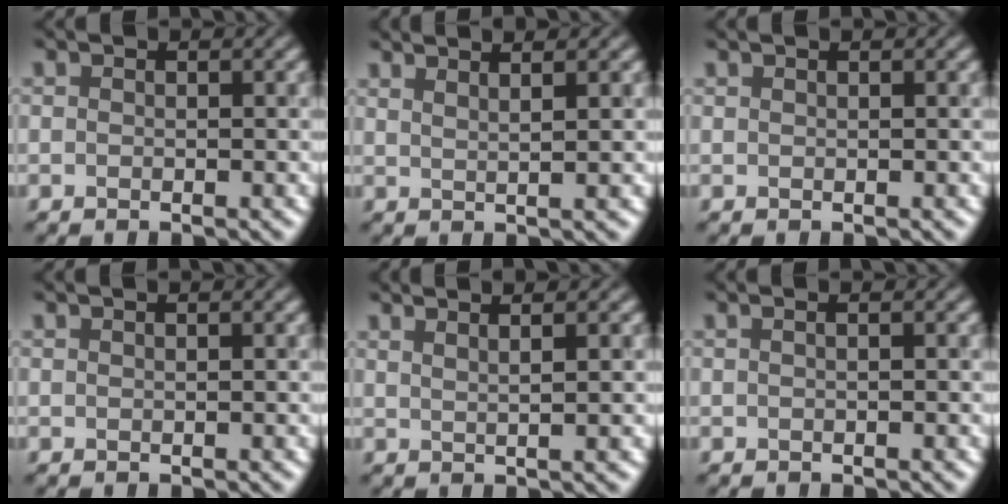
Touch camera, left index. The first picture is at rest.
{"total": 4.3, "force": [3.1, 1.3, 2.6], "torque": [-0.016, 0.029, 0.017]}
{"total": 1.3, "force": [0.9, 0.6, 0.7], "torque": [0.005, 0.000, 0.000]}
{"total": 1.6, "force": [1.1, 0.7, 0.9], "torque": [0.006, 0.001, -0.004]}
{"total": 4.7, "force": [3.2, 1.6, 3.0], "torque": [-0.022, 0.035, 0.018]}
{"total": 2.0, "force": [0.8, 1.2, 1.4], "torque": [0.003, 0.014, -0.017]}